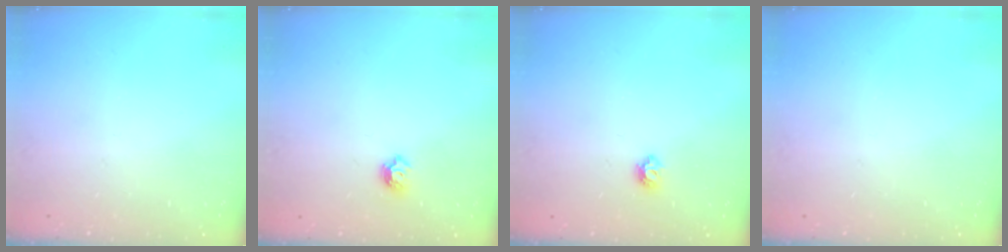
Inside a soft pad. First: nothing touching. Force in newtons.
{"total": 5.5, "press": 5.5, "slide": 0.8}
{"total": 4.9, "press": 4.8, "slide": 0.9}
{"total": 0.0}